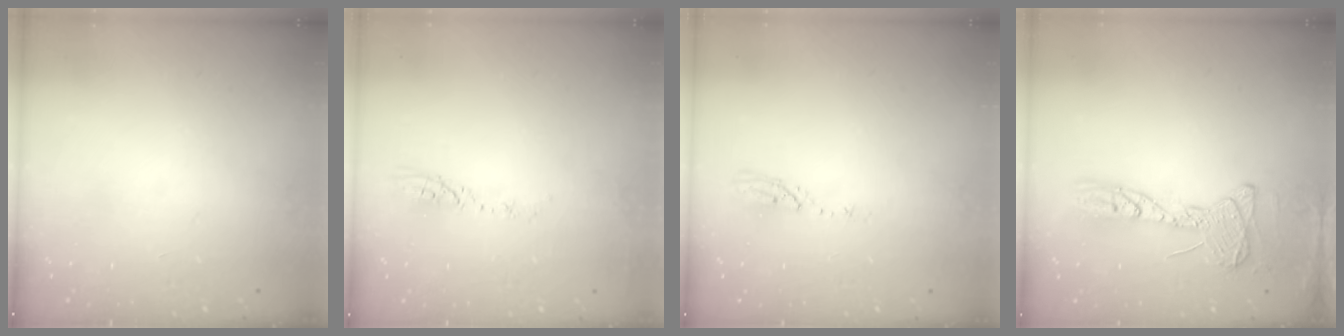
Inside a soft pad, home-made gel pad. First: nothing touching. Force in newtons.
{"total": 3.7, "press": 3.7, "slide": 0.3}
{"total": 4.0, "press": 4.0, "slide": 0.4}
{"total": 14.3, "press": 14.3, "slide": 0.8}